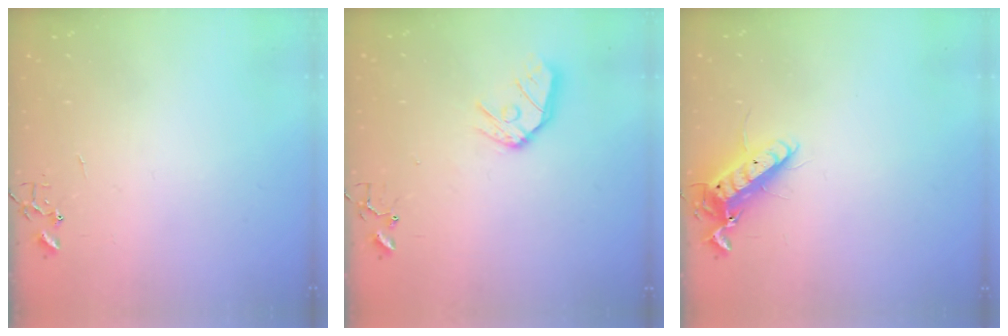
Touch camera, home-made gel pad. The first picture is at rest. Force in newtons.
{"total": 11.0, "press": 11.0, "slide": 1.3}
{"total": 12.3, "press": 12.2, "slide": 1.7}